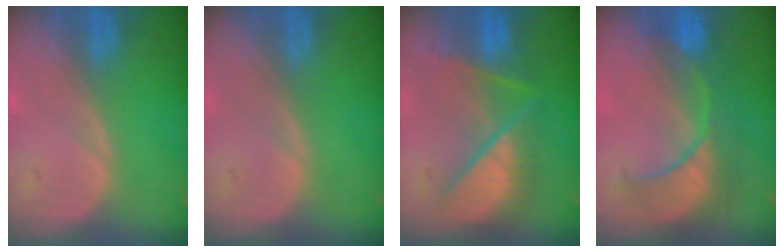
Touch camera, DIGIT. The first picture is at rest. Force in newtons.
{"total": 0.0}
{"total": 8.0, "press": 8.0, "slide": 0.4}
{"total": 8.1, "press": 8.1, "slide": 0.7}